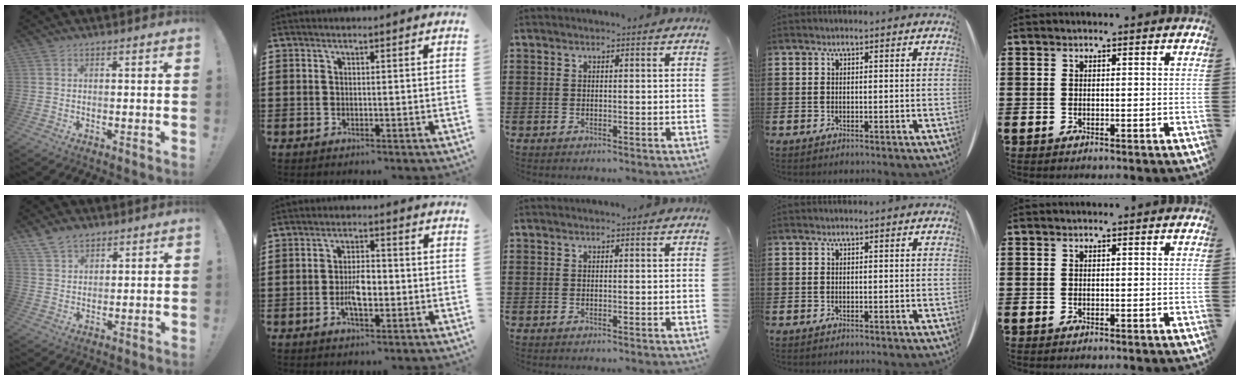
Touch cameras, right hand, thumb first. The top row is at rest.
{"thumb": {"total": 6.2, "force": [4.8, 3.6, 1.8], "torque": [-0.036, -0.023, 0.094]}, "index": {"total": 4.9, "force": [-1.1, 2.1, 4.3], "torque": [-0.089, 0.002, -0.023]}}